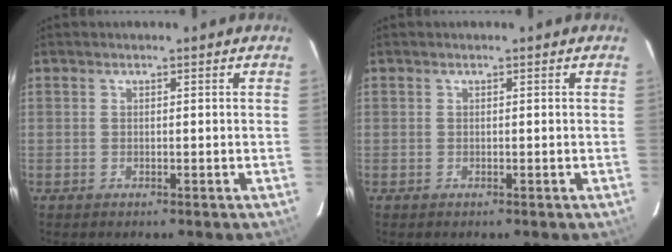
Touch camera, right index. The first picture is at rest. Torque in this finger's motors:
{"motor_torque": [0.02, -0.02, 0.00, 0.00]}